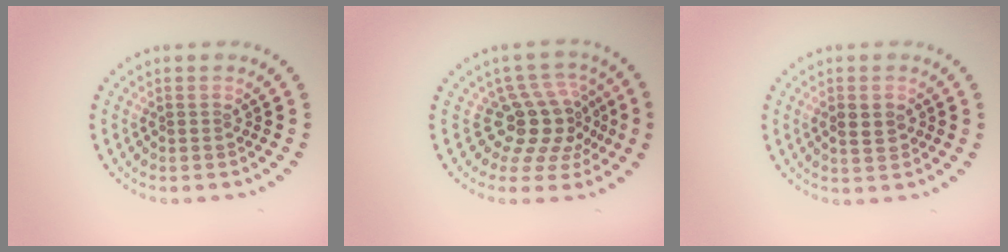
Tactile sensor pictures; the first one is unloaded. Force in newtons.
{"total": 4.6, "press": 3.4, "slide": 3.0}
{"total": 1.6, "press": 1.6, "slide": 0.1}